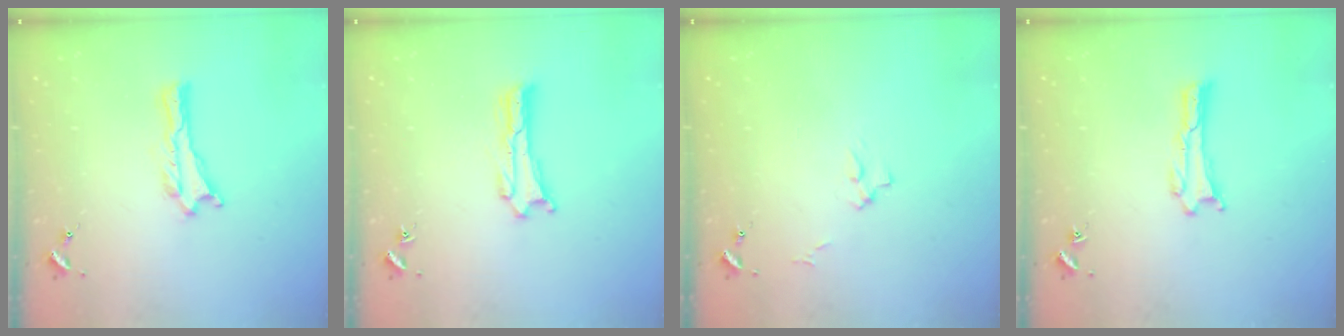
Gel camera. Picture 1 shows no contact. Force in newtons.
{"total": 0.0}
{"total": 2.7, "press": 2.7, "slide": 0.3}
{"total": 0.0}